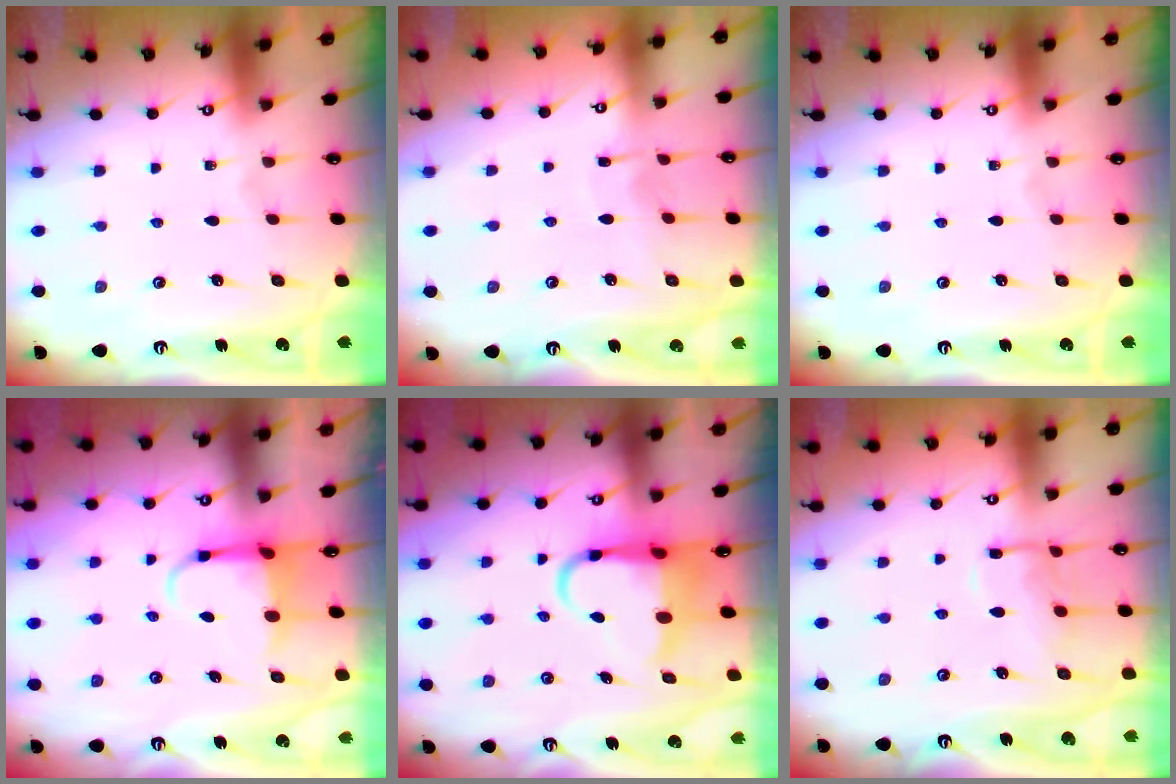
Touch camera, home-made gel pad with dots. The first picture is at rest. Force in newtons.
{"total": 3.9, "press": 3.9, "slide": 0.1}
{"total": 0.0}
{"total": 4.6, "press": 4.5, "slide": 0.8}
{"total": 7.6, "press": 7.4, "slide": 1.7}
{"total": 10.0, "press": 10.0, "slide": 0.6}